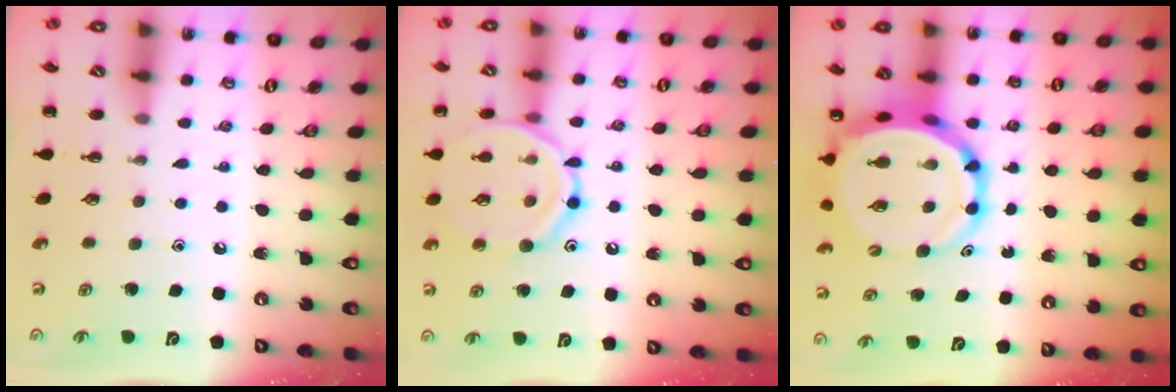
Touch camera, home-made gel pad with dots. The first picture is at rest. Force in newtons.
{"total": 12.7, "press": 12.7, "slide": 1.0}
{"total": 11.4, "press": 10.9, "slide": 3.2}